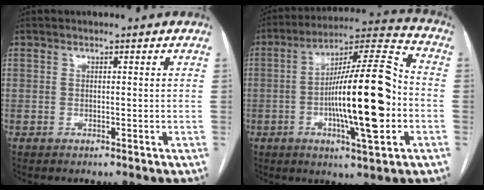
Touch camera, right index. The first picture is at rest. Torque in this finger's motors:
{"motor_torque": [2.14, 0.00, 1.05, 0.21]}